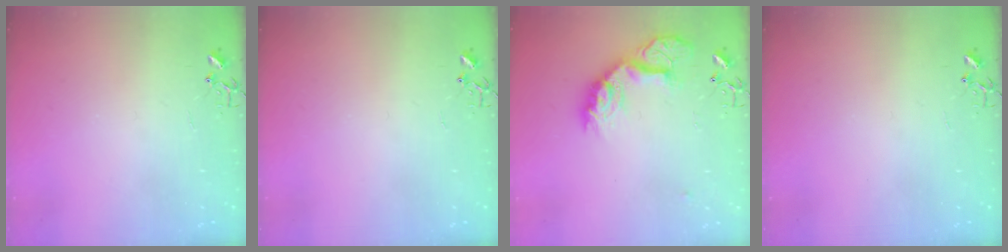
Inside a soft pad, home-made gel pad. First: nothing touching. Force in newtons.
{"total": 0.0}
{"total": 15.5, "press": 15.4, "slide": 1.2}
{"total": 0.0}